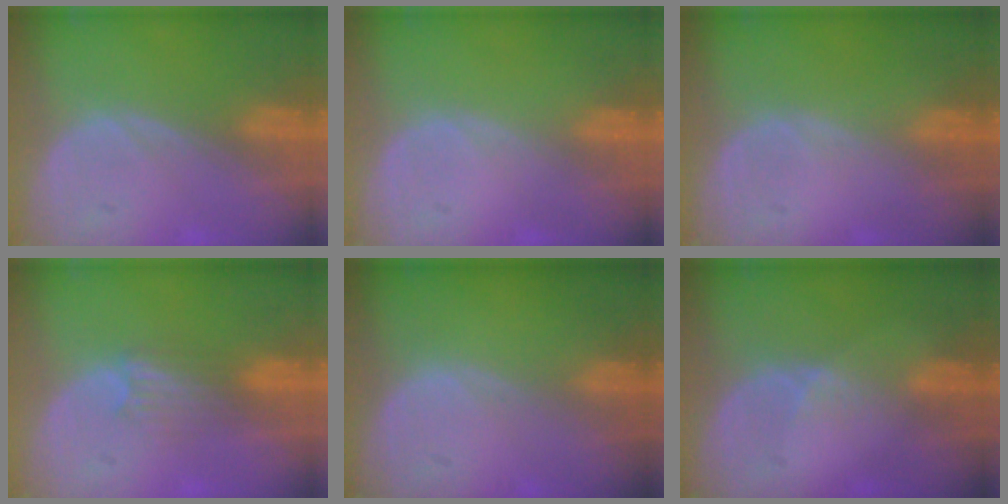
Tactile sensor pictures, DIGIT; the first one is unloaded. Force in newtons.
{"total": 0.0}
{"total": 0.0}
{"total": 3.3, "press": 3.0, "slide": 1.3}
{"total": 0.0}
{"total": 2.0, "press": 1.6, "slide": 1.3}